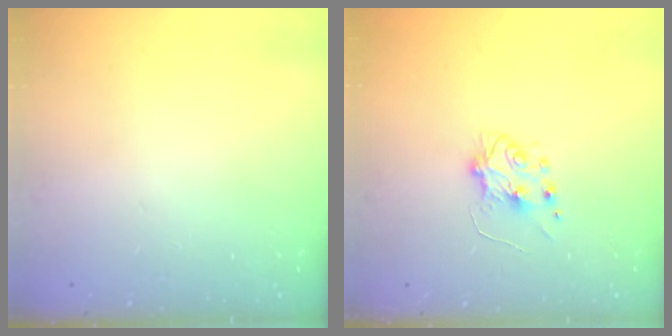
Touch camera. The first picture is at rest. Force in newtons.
{"total": 5.9, "press": 5.9, "slide": 0.9}